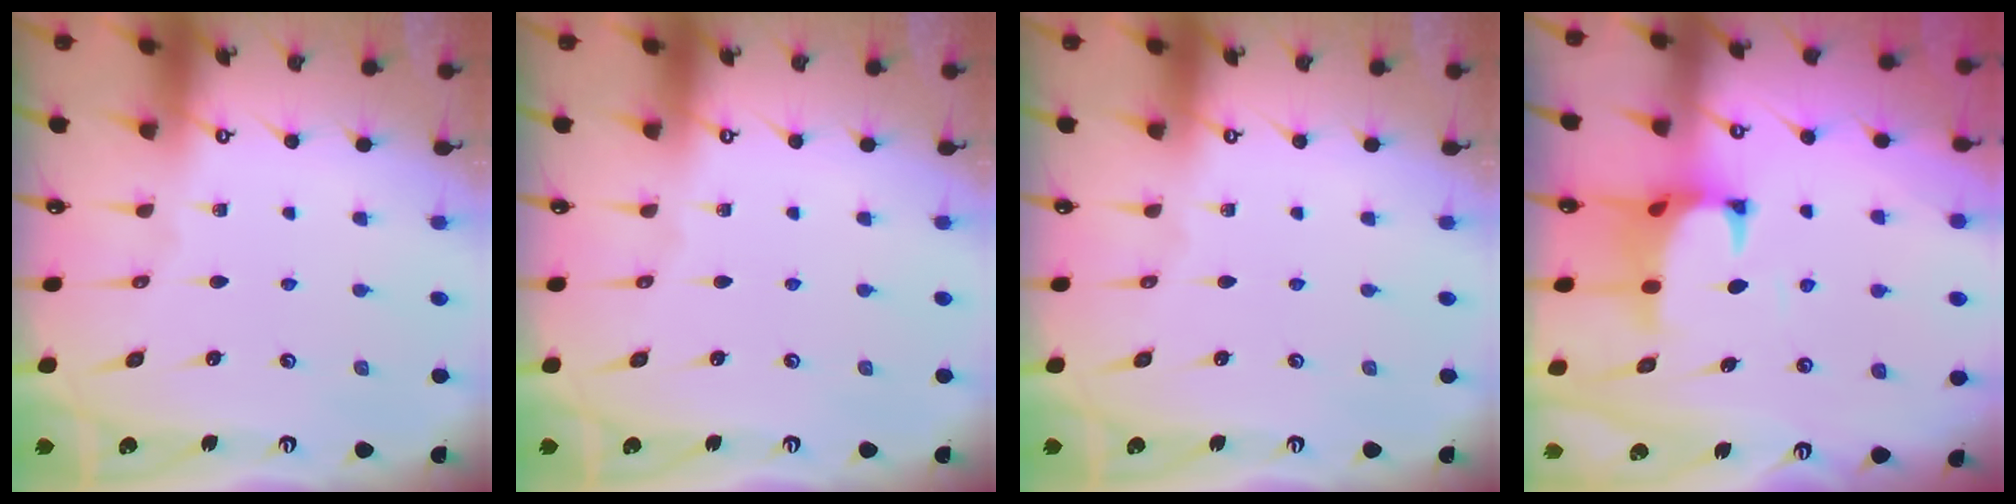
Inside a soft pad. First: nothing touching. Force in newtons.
{"total": 0.0}
{"total": 0.0}
{"total": 1.4, "press": 0.9, "slide": 1.0}